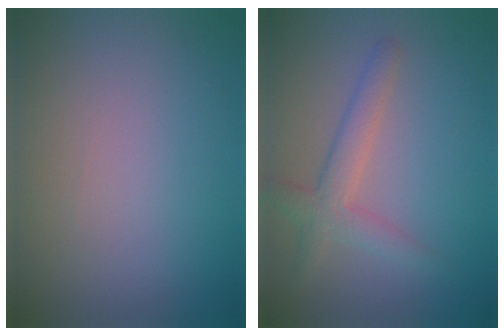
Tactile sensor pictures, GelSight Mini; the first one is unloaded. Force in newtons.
{"total": 3.0, "press": 3.0, "slide": 0.1}